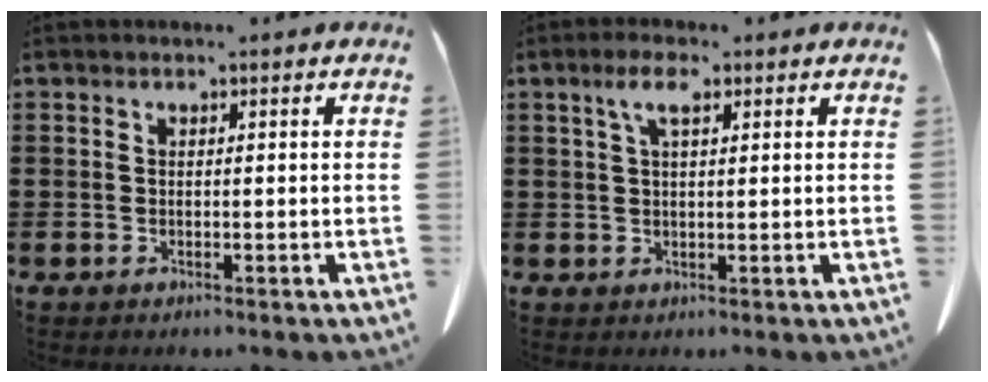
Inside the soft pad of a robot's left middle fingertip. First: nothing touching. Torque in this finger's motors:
{"motor_torque": [0.28, -0.02, 0.00, -0.02]}